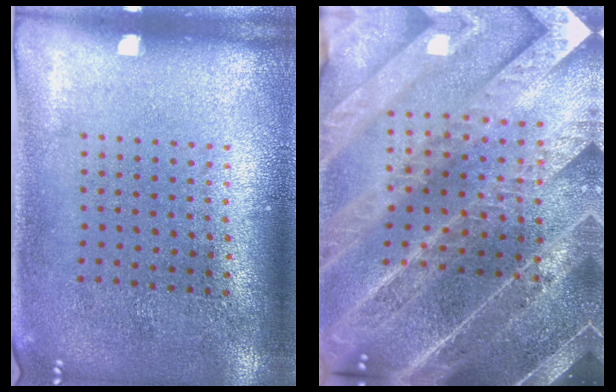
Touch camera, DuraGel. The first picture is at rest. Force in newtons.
{"total": 5.3, "press": 4.5, "slide": 2.7}